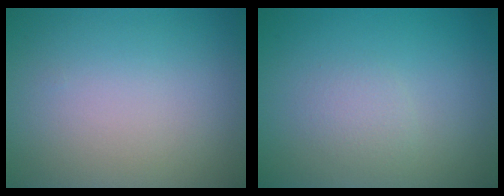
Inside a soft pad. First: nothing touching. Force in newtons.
{"total": 1.3, "press": 1.3, "slide": 0.2}